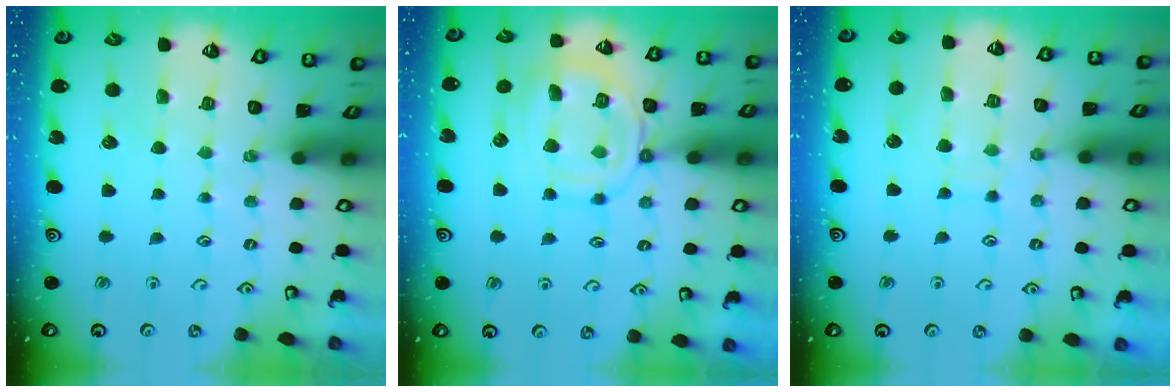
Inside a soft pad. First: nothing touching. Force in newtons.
{"total": 13.7, "press": 13.7, "slide": 1.3}
{"total": 6.9, "press": 6.9, "slide": 0.5}